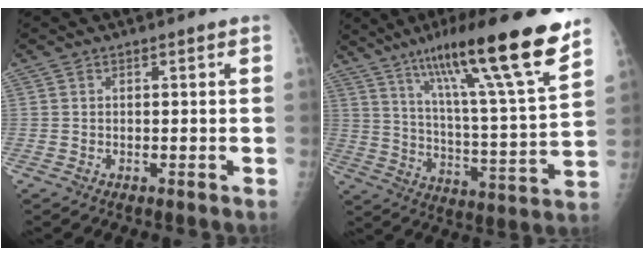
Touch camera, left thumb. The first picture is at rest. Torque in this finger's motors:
{"motor_torque": [0.77, 0.16, 1.56, -1.21, 0.25]}